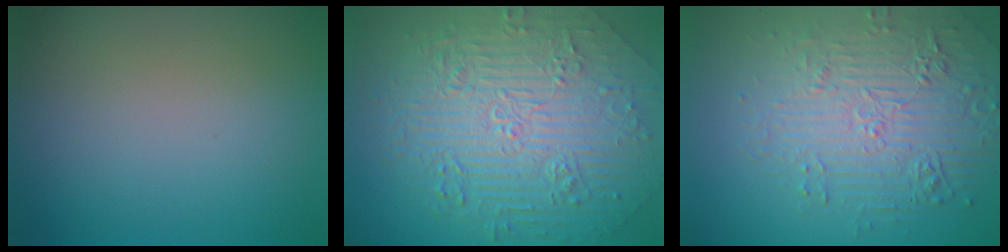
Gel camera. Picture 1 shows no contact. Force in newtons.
{"total": 10.6, "press": 7.1, "slide": 7.8}
{"total": 6.0, "press": 4.8, "slide": 3.6}